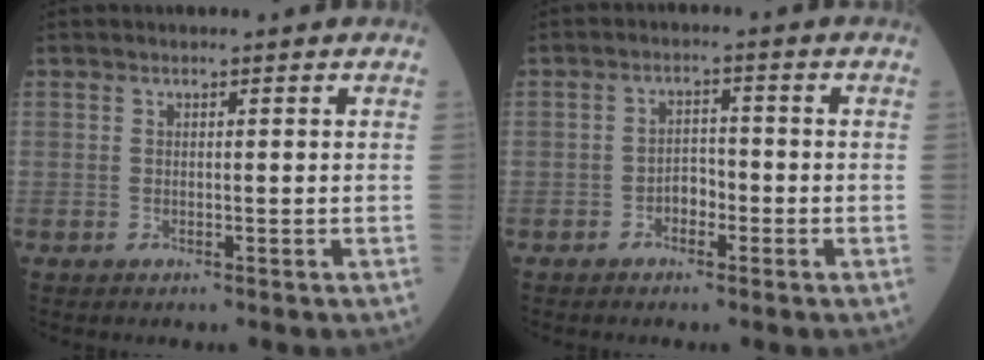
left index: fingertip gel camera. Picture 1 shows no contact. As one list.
[{"total": 2.7, "force": [-1.4, 1.6, 1.7], "torque": [-0.025, 0.008, -0.028]}]